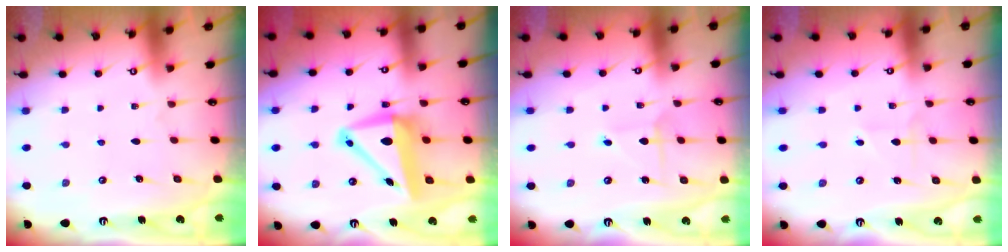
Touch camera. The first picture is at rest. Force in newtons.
{"total": 10.7, "press": 10.4, "slide": 2.4}
{"total": 4.1, "press": 4.1, "slide": 0.3}
{"total": 2.9, "press": 2.8, "slide": 0.4}